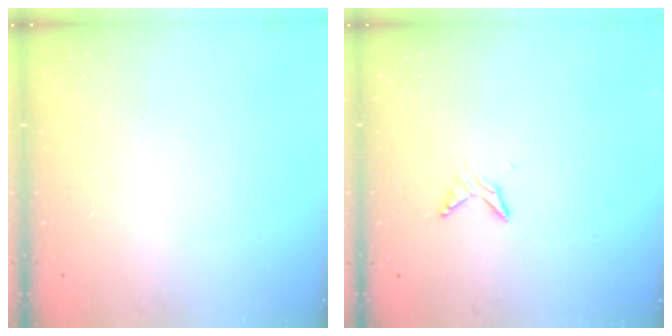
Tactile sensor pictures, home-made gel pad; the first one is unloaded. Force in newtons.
{"total": 4.6, "press": 4.6, "slide": 0.6}